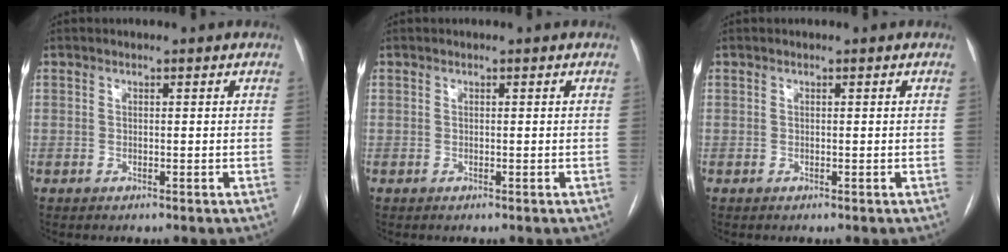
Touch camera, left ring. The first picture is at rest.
{"total": 0.0}
{"total": 0.0}